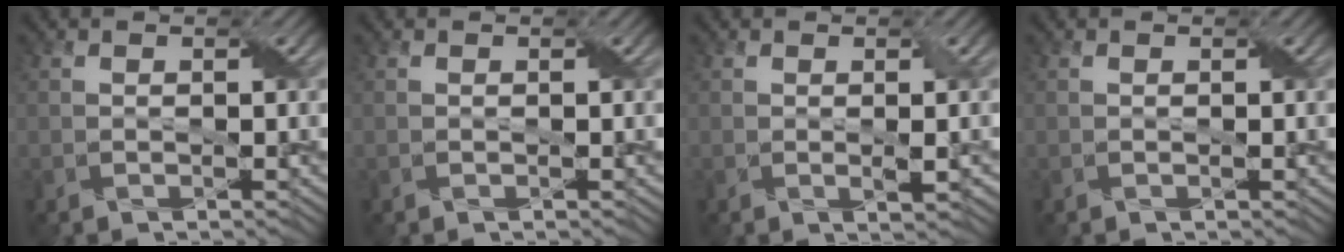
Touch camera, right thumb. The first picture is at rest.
{"total": 0.0}
{"total": 1.3, "force": [0.1, 0.1, 1.3], "torque": [-0.025, -0.002, 0.003]}
{"total": 0.0}